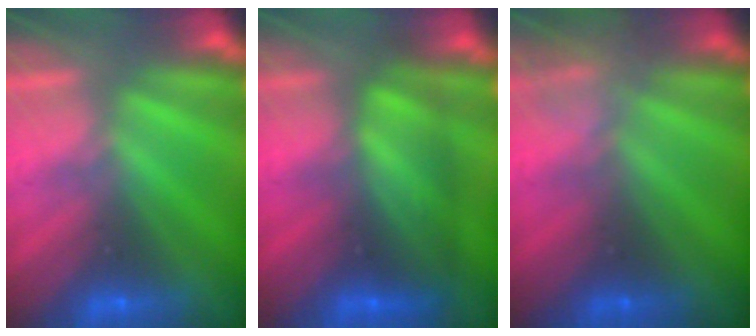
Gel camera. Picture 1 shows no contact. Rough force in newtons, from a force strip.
{"total": 8.4}
{"total": 2.3}